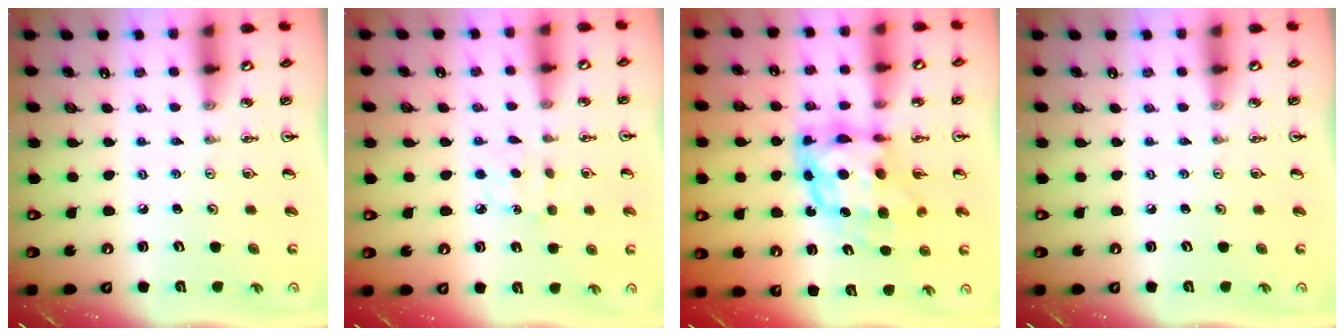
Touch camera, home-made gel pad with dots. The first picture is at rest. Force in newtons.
{"total": 4.3, "press": 4.3, "slide": 0.5}
{"total": 9.8, "press": 9.8, "slide": 0.9}
{"total": 0.0}